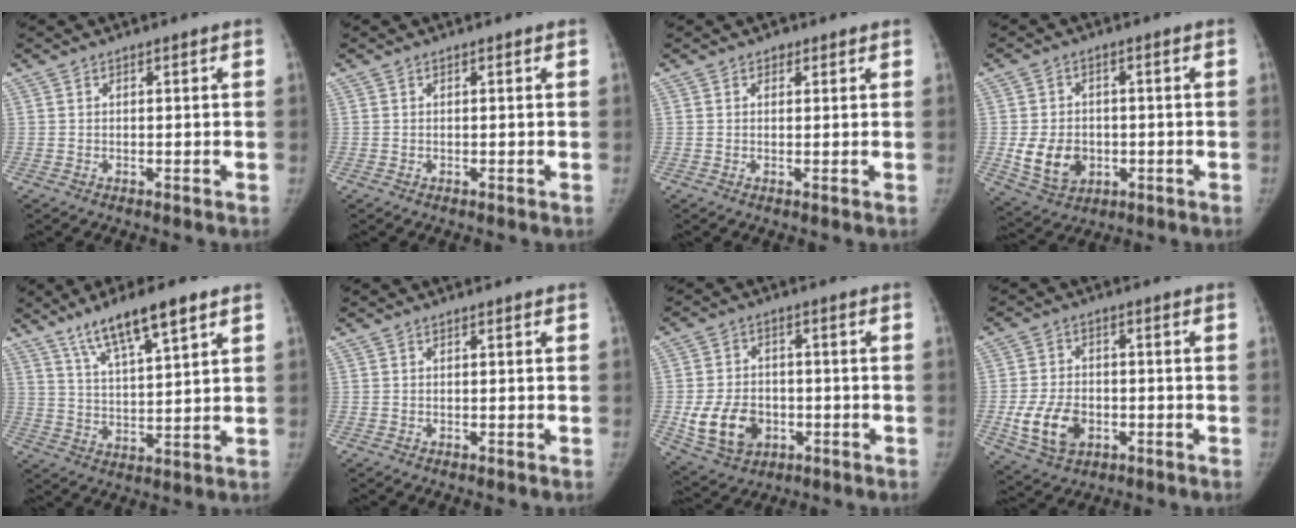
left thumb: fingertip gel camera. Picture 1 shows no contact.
{"total": 0.0}
{"total": 1.2, "force": [0.8, 1.0, 0.3], "torque": [0.009, -0.004, 0.007]}
{"total": 9.0, "force": [-1.5, 7.1, 5.3], "torque": [-0.072, 0.001, -0.012]}
{"total": 12.3, "force": [7.8, 2.7, 9.1], "torque": [-0.146, -0.028, 0.140]}
{"total": 0.0}
{"total": 11.0, "force": [-2.7, 8.4, 6.6], "torque": [-0.098, 0.007, -0.036]}
{"total": 9.6, "force": [-2.6, 6.7, 6.3], "torque": [-0.104, 0.007, -0.040]}